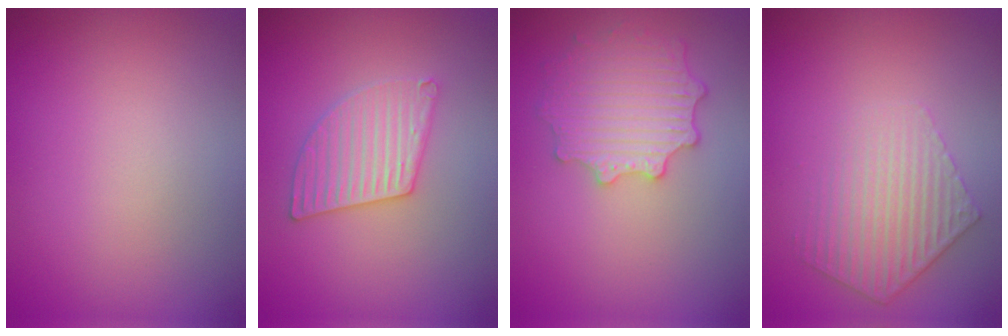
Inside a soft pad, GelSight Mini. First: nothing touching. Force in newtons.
{"total": 3.0, "press": 3.0, "slide": 0.2}
{"total": 4.5, "press": 4.1, "slide": 1.7}
{"total": 3.3, "press": 3.1, "slide": 1.4}